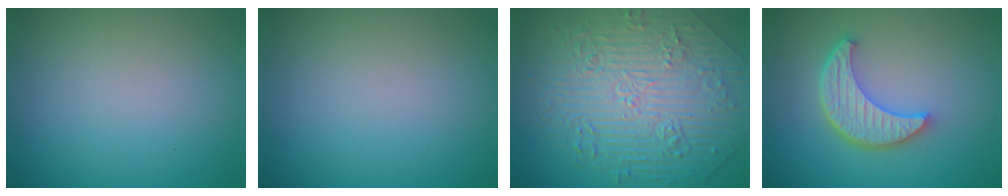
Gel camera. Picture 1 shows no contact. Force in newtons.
{"total": 0.0}
{"total": 10.5, "press": 7.7, "slide": 7.1}
{"total": 5.6, "press": 4.3, "slide": 3.6}